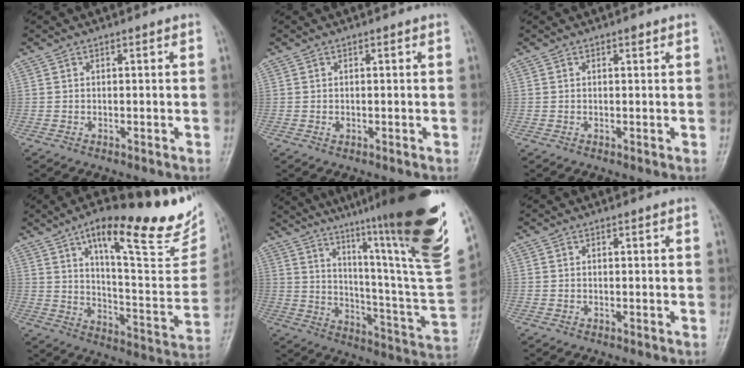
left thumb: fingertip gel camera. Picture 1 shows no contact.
{"total": 0.7, "force": [0.1, 0.4, 0.6], "torque": [-0.008, -0.001, 0.004]}
{"total": 0.8, "force": [0.5, 0.3, 0.6], "torque": [-0.009, -0.002, 0.007]}
{"total": 25.3, "force": [16.5, 6.9, 17.8], "torque": [-0.213, -0.067, 0.246]}
{"total": 33.5, "force": [21.8, 3.3, 25.2], "torque": [-0.303, -0.113, 0.315]}
{"total": 0.0}